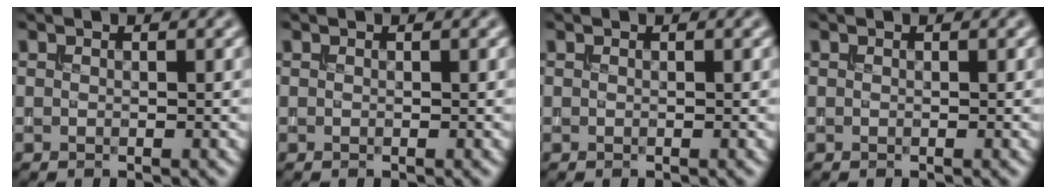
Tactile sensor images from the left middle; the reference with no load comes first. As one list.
[{"total": 0.0}, {"total": 0.0}, {"total": 0.0}]